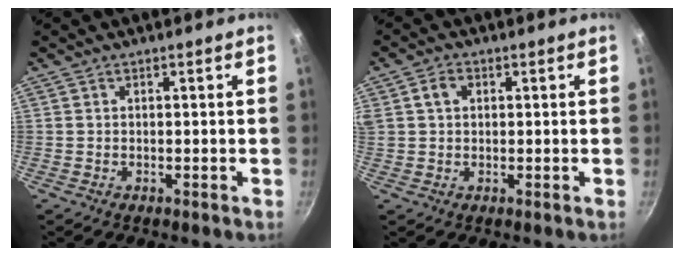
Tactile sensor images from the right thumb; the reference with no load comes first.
{"total": 5.1, "force": [1.5, 3.7, 3.2], "torque": [-0.056, 0.012, 0.024]}